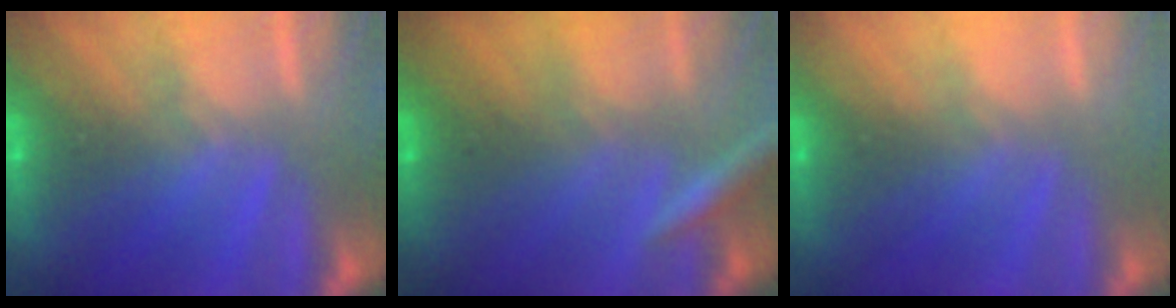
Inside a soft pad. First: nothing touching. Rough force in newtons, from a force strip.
{"total": 2.7}
{"total": 2.3}